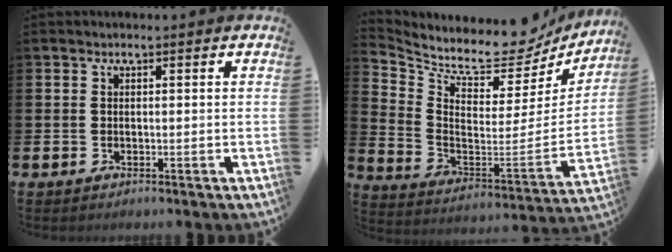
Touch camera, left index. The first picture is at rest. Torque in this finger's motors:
{"motor_torque": [1.05, -1.09, 0.21, 0.12]}